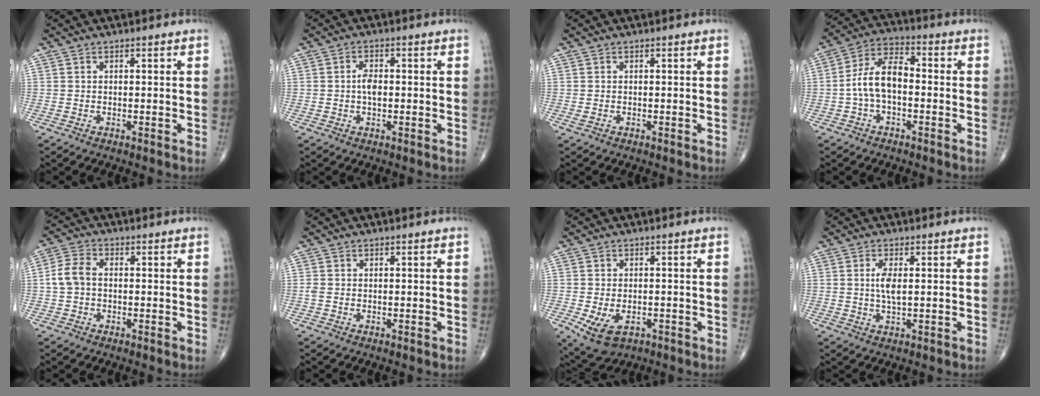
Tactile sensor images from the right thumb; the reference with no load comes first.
{"total": 2.9, "force": [-0.2, 1.6, 2.4], "torque": [-0.042, 0.004, -0.008]}
{"total": 0.7, "force": [-0.1, 0.5, 0.5], "torque": [-0.016, 0.004, 0.001]}
{"total": 9.2, "force": [-1.2, 5.0, 7.6], "torque": [-0.142, 0.037, -0.033]}
{"total": 4.9, "force": [-0.2, 3.5, 3.5], "torque": [-0.075, 0.016, -0.011]}
{"total": 0.8, "force": [0.0, 0.6, 0.5], "torque": [-0.018, 0.002, -0.001]}
{"total": 7.0, "force": [-2.4, 4.3, 4.9], "torque": [-0.088, -0.001, -0.029]}
{"total": 3.5, "force": [0.5, 1.1, 3.3], "torque": [-0.070, -0.005, 0.010]}